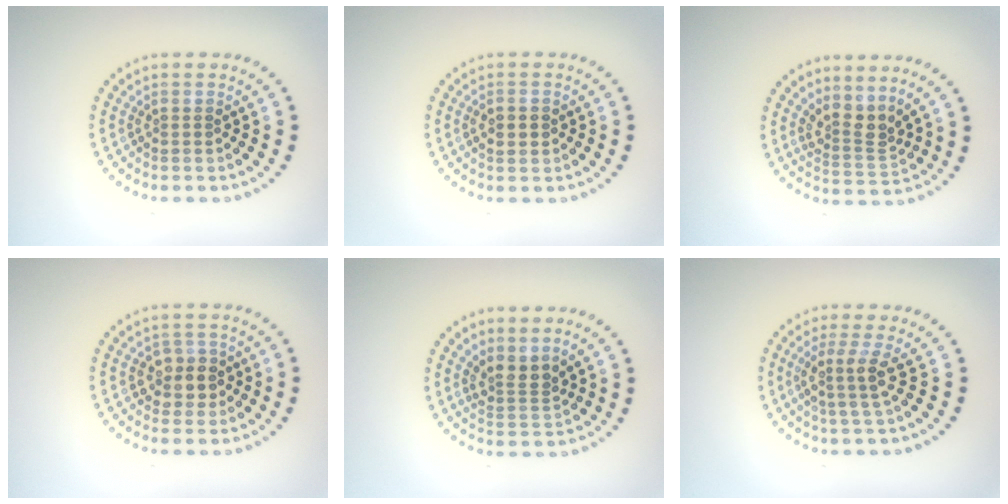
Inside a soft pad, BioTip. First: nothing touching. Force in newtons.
{"total": 2.3, "press": 2.3, "slide": 0.1}
{"total": 2.7, "press": 2.0, "slide": 1.8}
{"total": 2.6, "press": 2.4, "slide": 1.1}
{"total": 2.5, "press": 1.9, "slide": 1.7}
{"total": 2.6, "press": 2.0, "slide": 1.7}